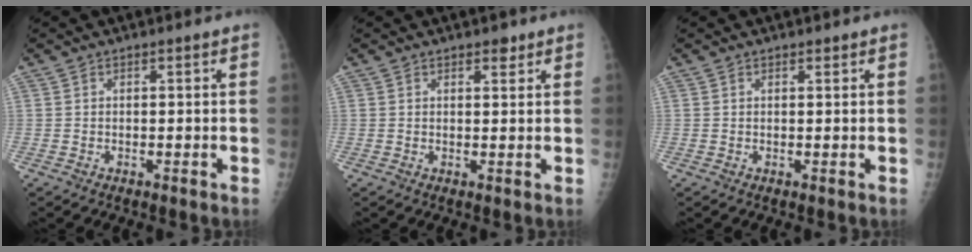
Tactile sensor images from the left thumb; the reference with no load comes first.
{"total": 1.9, "force": [1.4, 1.0, 0.9], "torque": [-0.002, -0.008, 0.016]}
{"total": 0.6, "force": [0.5, 0.3, 0.2], "torque": [-0.003, -0.005, 0.007]}